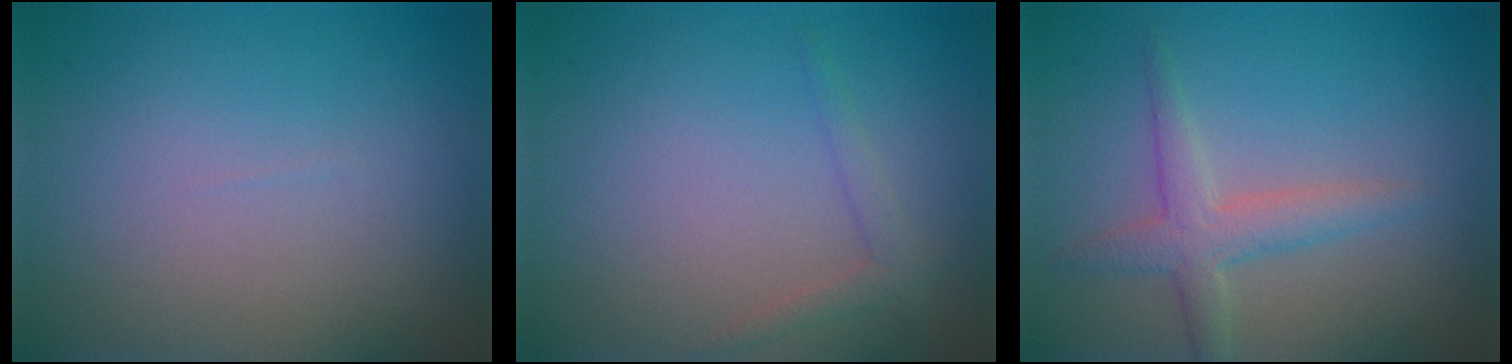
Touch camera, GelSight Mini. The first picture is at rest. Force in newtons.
{"total": 1.2, "press": 1.2, "slide": 0.1}
{"total": 2.9, "press": 2.9, "slide": 0.1}